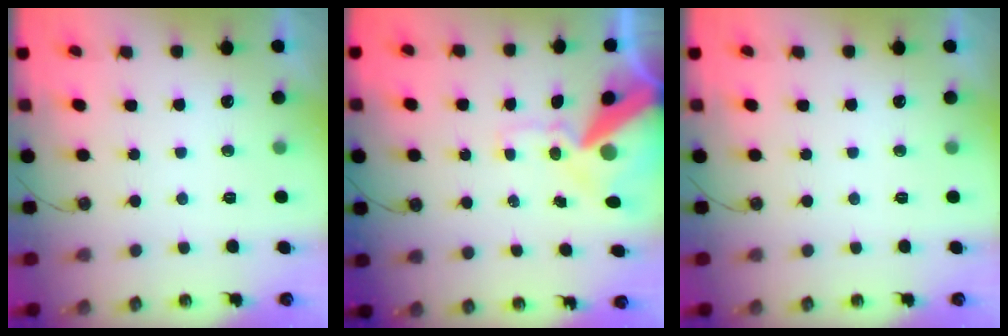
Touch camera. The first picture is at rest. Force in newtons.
{"total": 17.3, "press": 17.1, "slide": 2.6}
{"total": 0.0}